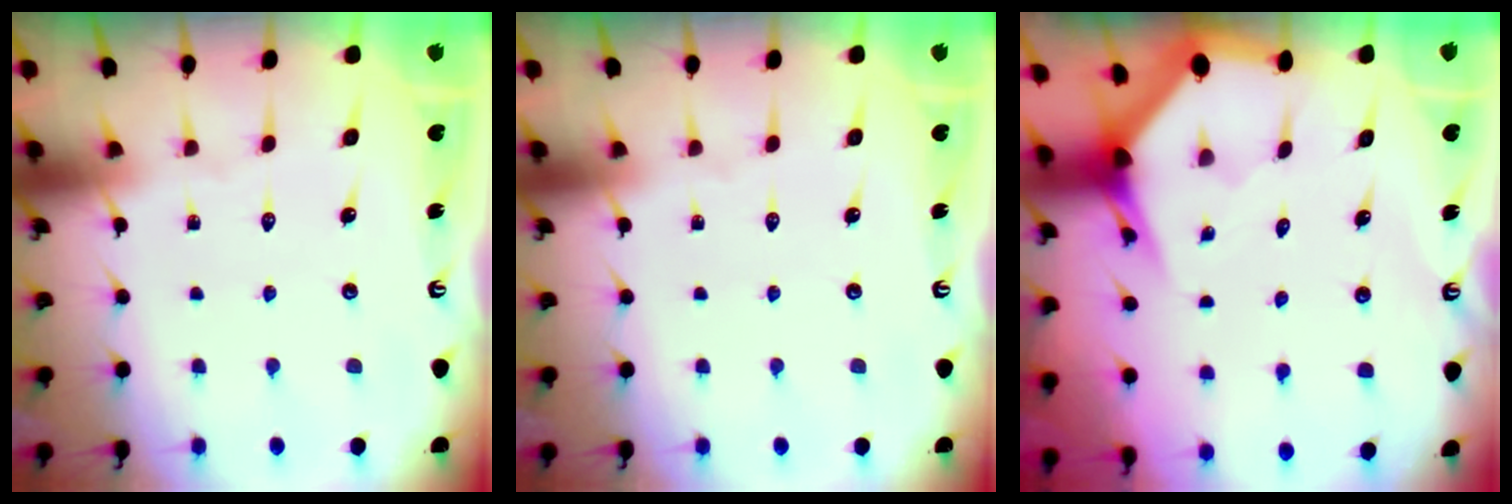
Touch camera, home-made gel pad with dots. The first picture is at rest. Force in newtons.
{"total": 0.0}
{"total": 3.0, "press": 2.9, "slide": 0.5}